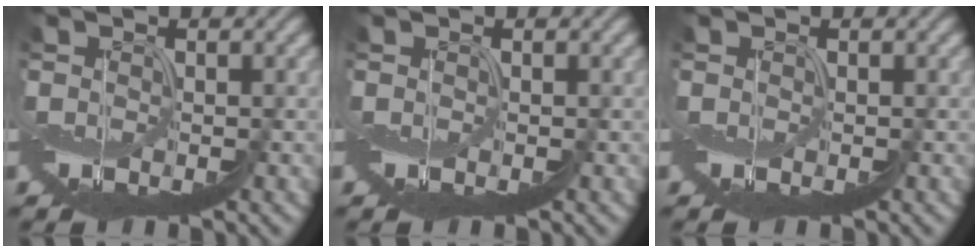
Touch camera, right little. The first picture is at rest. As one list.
[{"total": 0.0}, {"total": 0.0}]